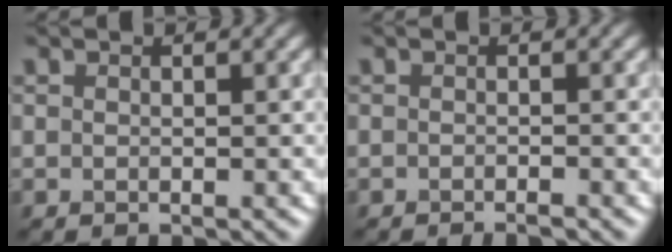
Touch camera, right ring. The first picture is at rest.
{"total": 1.1, "force": [-0.9, 0.1, 0.6], "torque": [-0.004, -0.002, -0.018]}